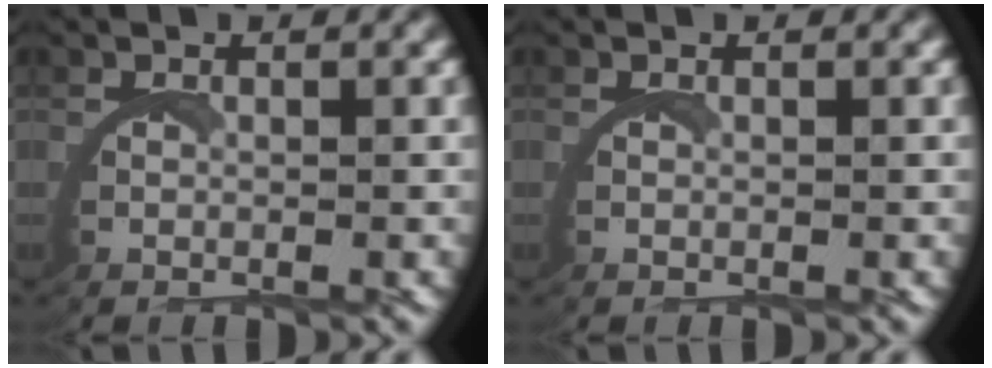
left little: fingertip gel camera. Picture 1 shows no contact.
{"total": 0.0}